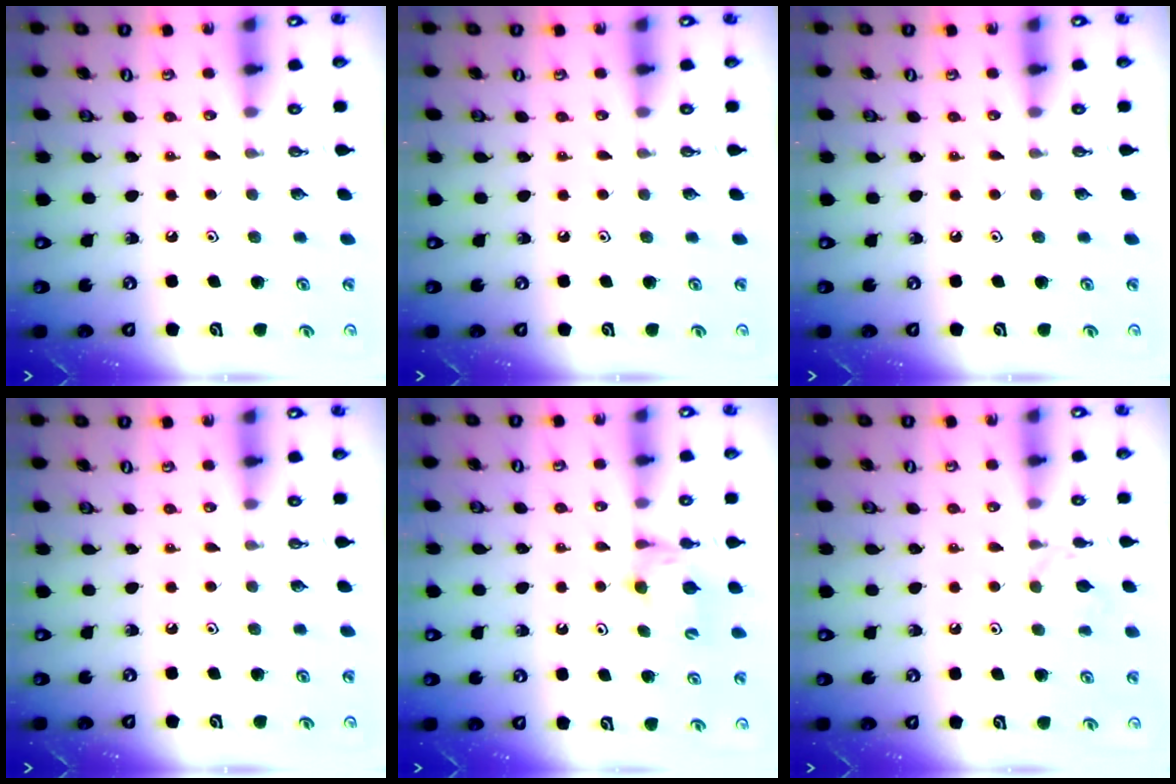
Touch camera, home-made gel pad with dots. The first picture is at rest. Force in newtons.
{"total": 0.0}
{"total": 0.0}
{"total": 0.0}
{"total": 5.7, "press": 5.7, "slide": 0.4}
{"total": 5.2, "press": 5.1, "slide": 1.0}